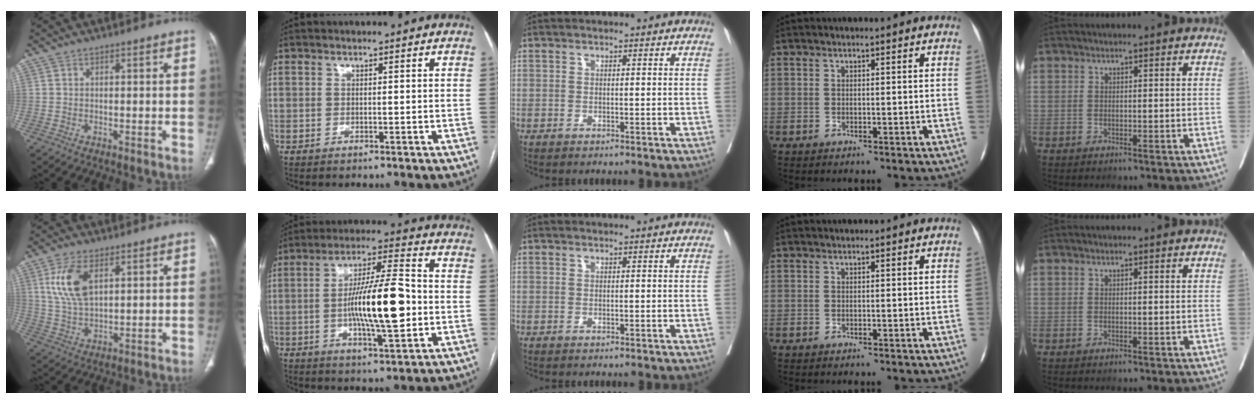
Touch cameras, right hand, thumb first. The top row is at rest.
{"thumb": {"total": 9.5, "force": [3.5, 4.8, 7.4], "torque": [-0.152, -0.009, 0.074]}, "index": {"total": 14.5, "force": [-1.8, 2.4, 14.2], "torque": [-0.248, 0.006, -0.028]}}